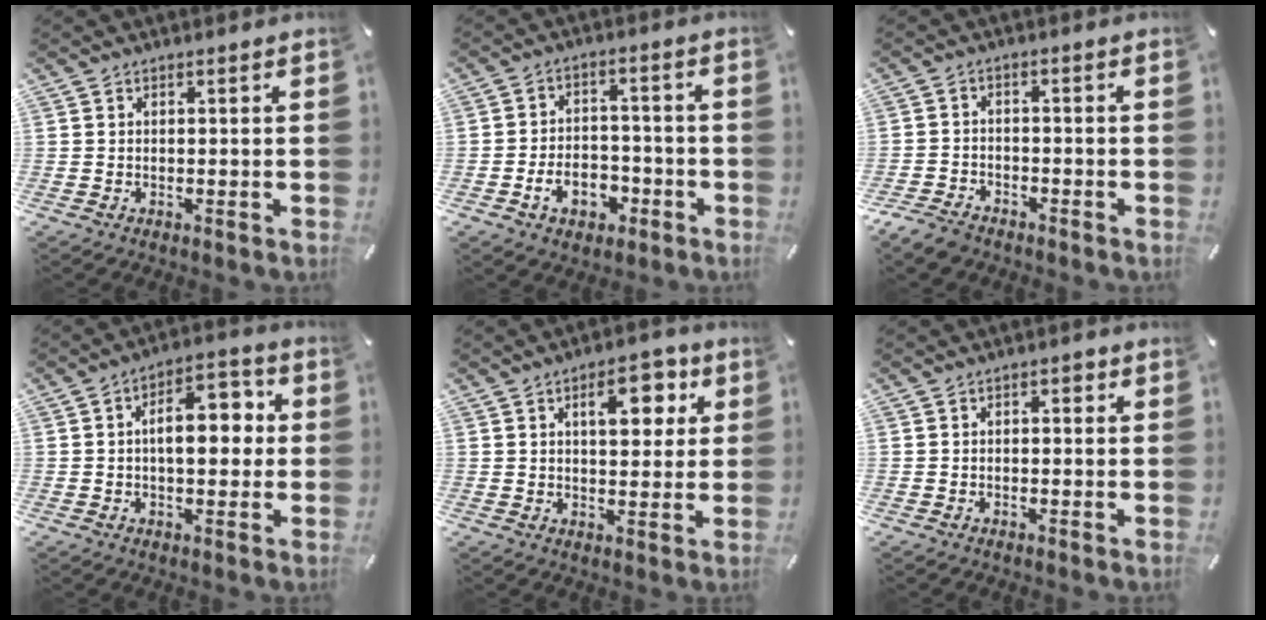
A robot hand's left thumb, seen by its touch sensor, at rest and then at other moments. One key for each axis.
{"total": 8.2, "fx": -3.6, "fy": 6.0, "fz": 4.4, "tx": -0.074, "ty": 0.024, "tz": -0.062}
{"total": 4.3, "fx": -3.7, "fy": 2.0, "fz": 1.1, "tx": -0.037, "ty": 0.016, "tz": -0.075}
{"total": 10.5, "fx": 0.6, "fy": 5.9, "fz": 8.7, "tx": -0.106, "ty": -0.003, "tz": 0.001}
{"total": 9.7, "fx": 3.5, "fy": 5.5, "fz": 7.1, "tx": -0.089, "ty": -0.008, "tz": 0.049}
{"total": 1.7, "fx": -0.4, "fy": 1.1, "fz": 1.3, "tx": -0.027, "ty": 0.009, "tz": -0.009}